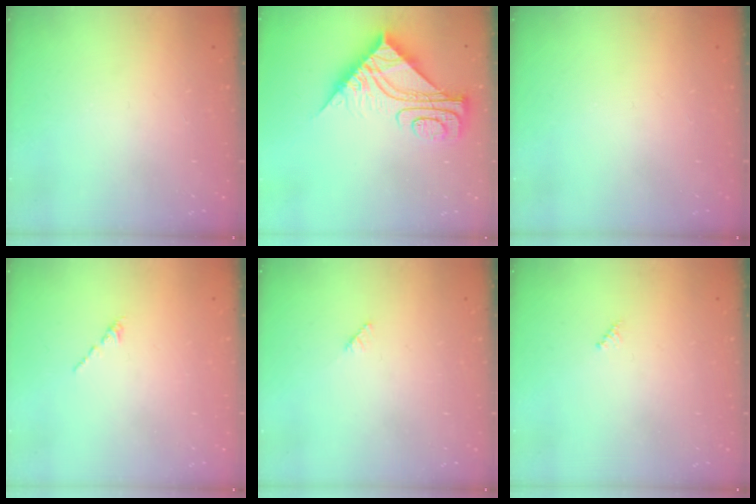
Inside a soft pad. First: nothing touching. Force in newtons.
{"total": 11.6, "press": 11.5, "slide": 1.1}
{"total": 0.0}
{"total": 0.6, "press": 0.5, "slide": 0.3}
{"total": 1.9, "press": 1.9, "slide": 0.3}
{"total": 2.0, "press": 2.0, "slide": 0.2}